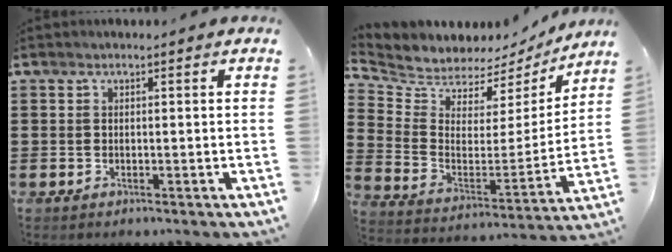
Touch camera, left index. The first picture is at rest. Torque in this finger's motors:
{"motor_torque": [1.45, -0.69, 0.07, 0.00]}